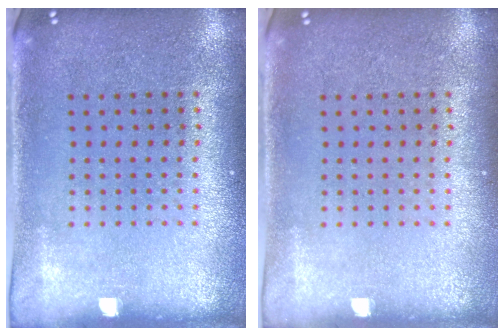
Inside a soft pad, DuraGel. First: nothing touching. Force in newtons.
{"total": 0.0}